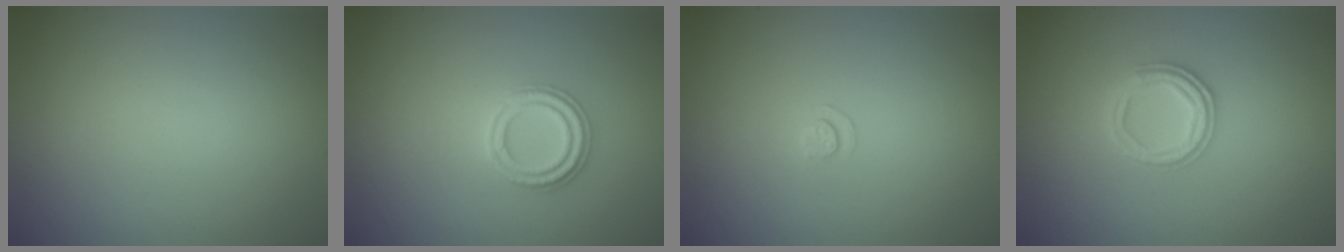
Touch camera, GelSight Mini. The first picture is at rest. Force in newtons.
{"total": 2.4, "press": 2.4, "slide": 0.2}
{"total": 0.6, "press": 0.3, "slide": 0.6}
{"total": 2.5, "press": 2.4, "slide": 0.6}